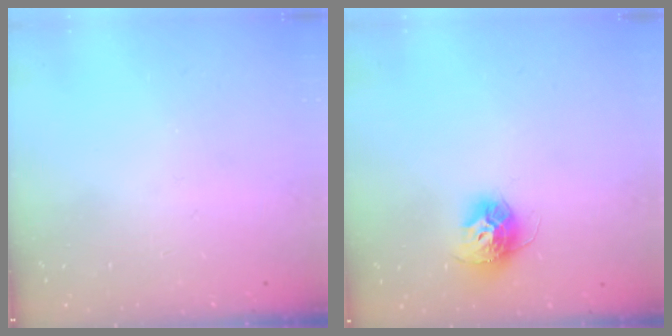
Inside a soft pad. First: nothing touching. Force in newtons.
{"total": 11.2, "press": 11.2, "slide": 0.8}